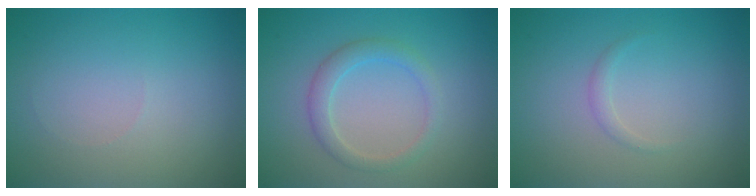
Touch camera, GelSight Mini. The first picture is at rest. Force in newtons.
{"total": 2.2, "press": 2.2, "slide": 0.0}
{"total": 0.8, "press": 0.8, "slide": 0.0}